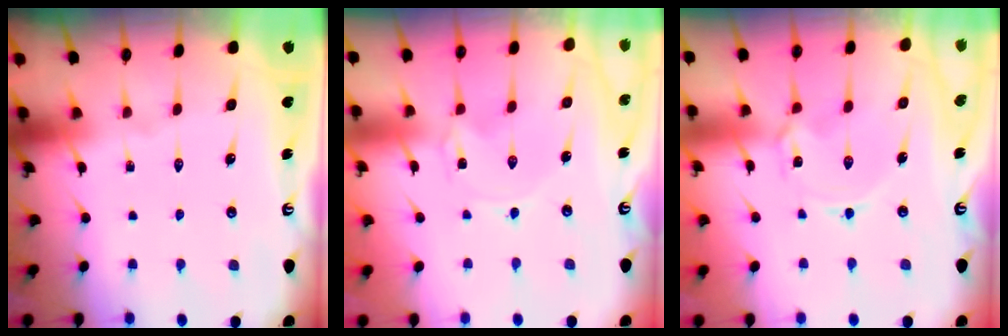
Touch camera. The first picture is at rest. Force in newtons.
{"total": 0.0}
{"total": 1.9, "press": 1.9, "slide": 0.4}